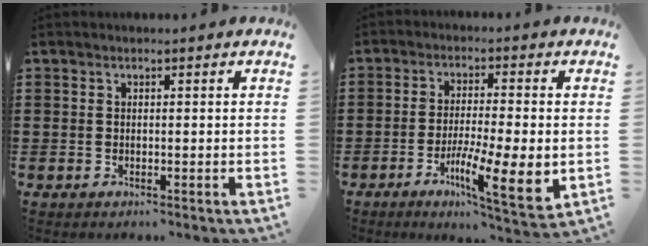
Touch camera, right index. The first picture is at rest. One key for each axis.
{"total": 10.3, "fx": -3.2, "fy": 1.9, "fz": 9.6, "tx": -0.160, "ty": -0.009, "tz": -0.053}